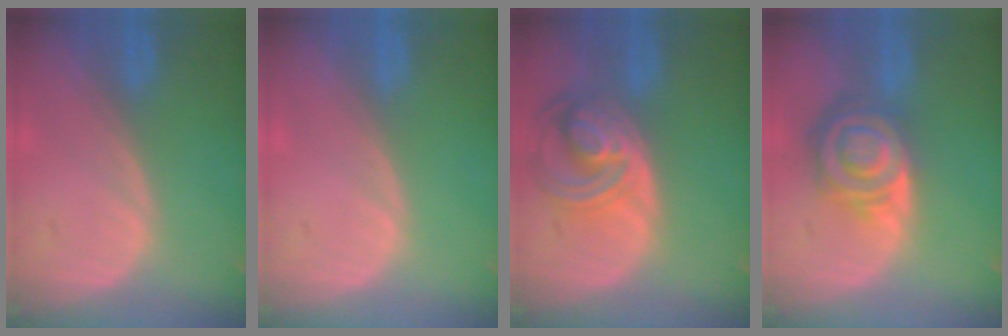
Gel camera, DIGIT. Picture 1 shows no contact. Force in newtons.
{"total": 0.0}
{"total": 8.2, "press": 7.1, "slide": 4.1}
{"total": 8.4, "press": 7.2, "slide": 4.3}